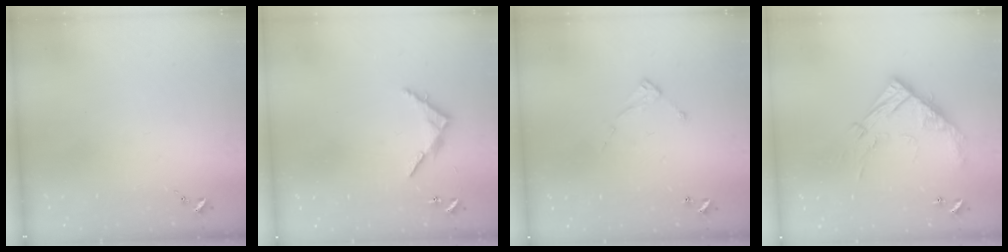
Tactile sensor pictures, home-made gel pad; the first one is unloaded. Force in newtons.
{"total": 6.9, "press": 6.9, "slide": 0.5}
{"total": 6.9, "press": 6.9, "slide": 0.4}
{"total": 16.5, "press": 16.5, "slide": 1.5}